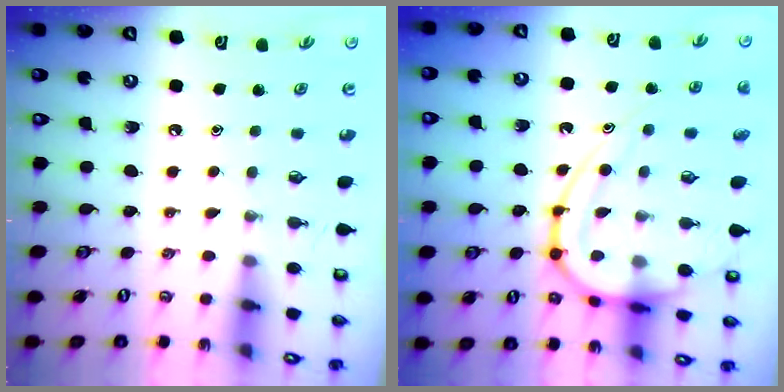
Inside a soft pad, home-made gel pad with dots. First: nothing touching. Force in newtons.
{"total": 15.2, "press": 15.1, "slide": 1.6}